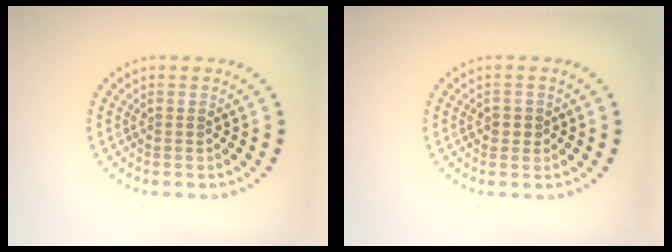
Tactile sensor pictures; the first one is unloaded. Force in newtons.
{"total": 1.4, "press": 1.2, "slide": 0.6}